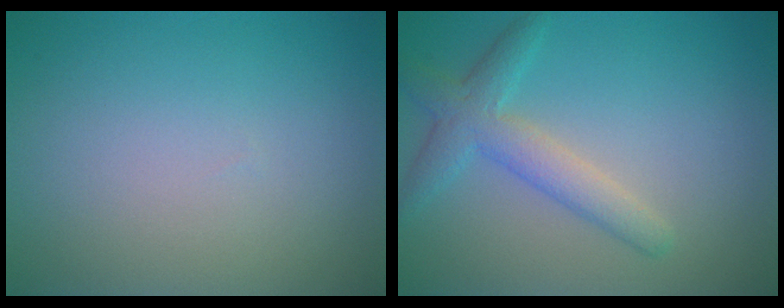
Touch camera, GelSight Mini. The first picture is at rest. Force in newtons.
{"total": 3.5, "press": 3.5, "slide": 0.1}